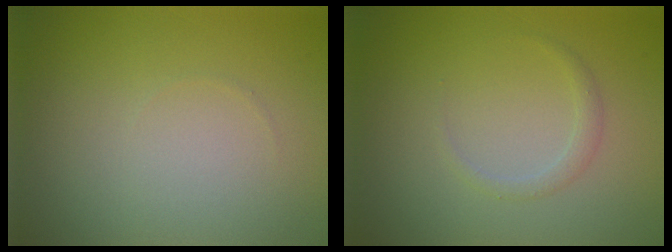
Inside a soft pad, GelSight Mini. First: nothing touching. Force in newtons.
{"total": 1.0, "press": 1.0, "slide": 0.1}